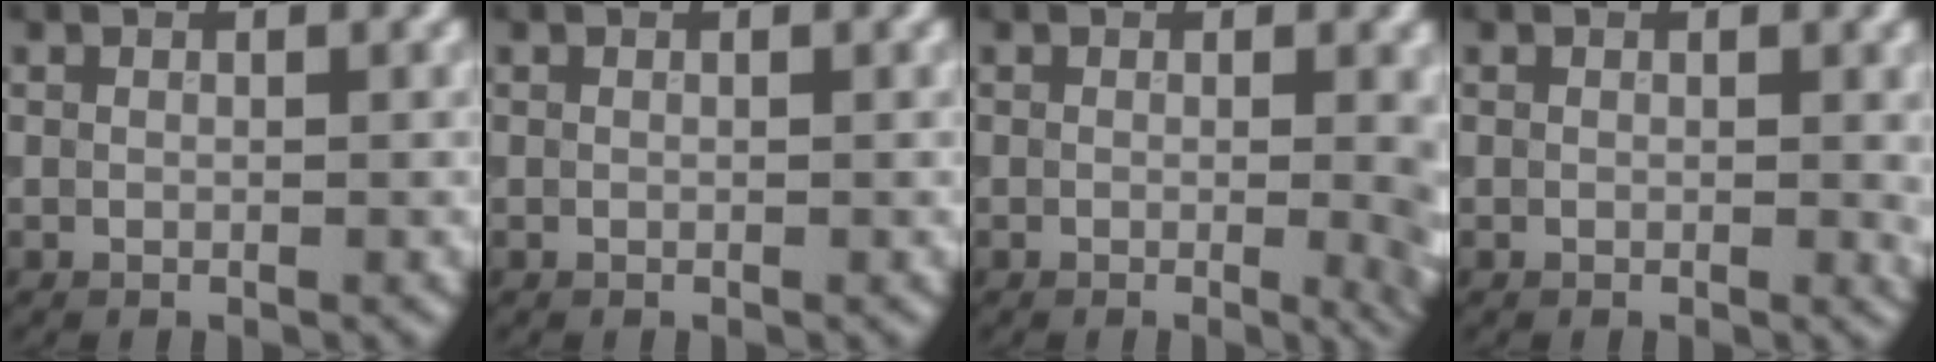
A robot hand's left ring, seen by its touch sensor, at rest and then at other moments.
{"total": 0.0}
{"total": 4.2, "force": [0.0, 1.7, 3.8], "torque": [-0.020, -0.002, -0.003]}
{"total": 0.9, "force": [0.2, 0.3, 0.9], "torque": [-0.007, -0.004, 0.003]}